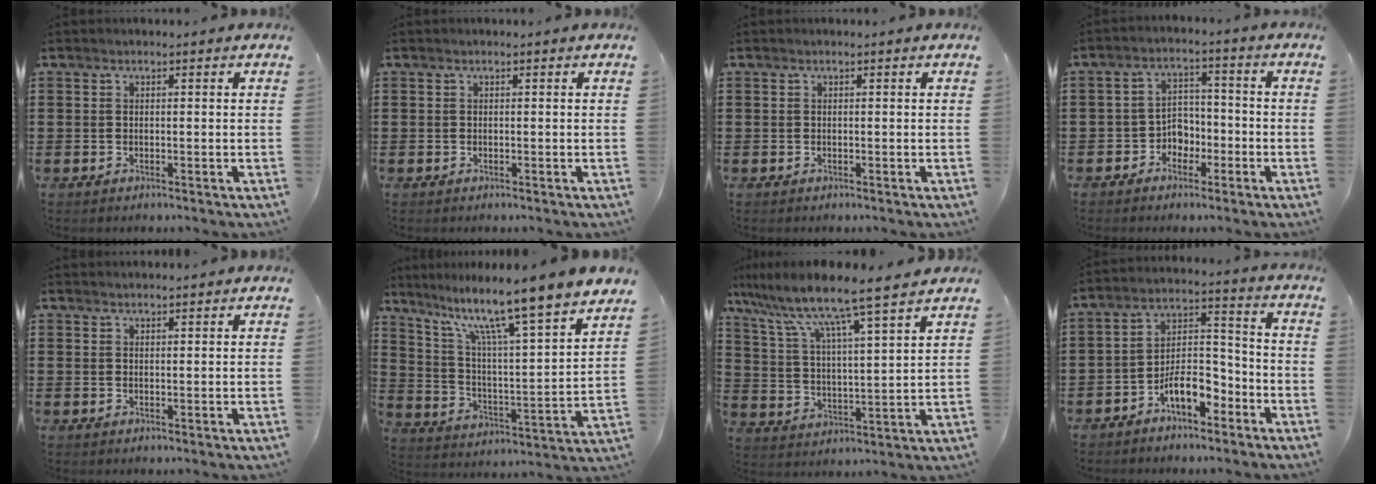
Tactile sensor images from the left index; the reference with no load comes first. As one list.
[{"total": 0.0}, {"total": 0.0}, {"total": 3.9, "force": [-2.6, 2.8, 1.2], "torque": [-0.028, 0.011, -0.054]}, {"total": 1.1, "force": [1.1, 0.1, 0.2], "torque": [-0.005, -0.002, 0.022]}, {"total": 11.7, "force": [9.4, -0.1, 7.0], "torque": [-0.161, -0.071, 0.148]}, {"total": 8.3, "force": [7.2, -0.5, 4.2], "torque": [-0.112, -0.049, 0.114]}, {"total": 7.7, "force": [-5.0, 3.3, 4.8], "torque": [-0.098, 0.016, -0.096]}]